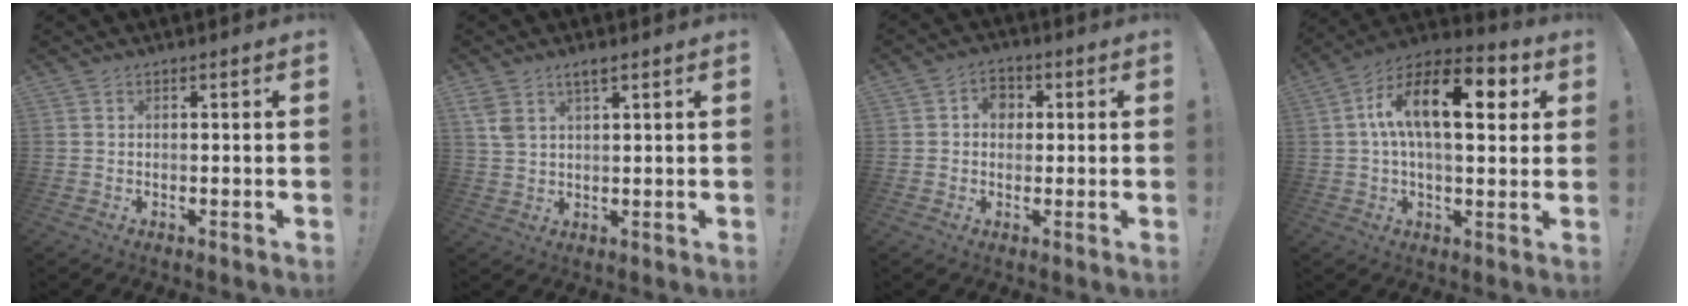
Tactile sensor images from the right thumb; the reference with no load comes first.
{"total": 4.3, "force": [2.8, 1.5, 3.0], "torque": [-0.052, -0.013, 0.051]}
{"total": 5.1, "force": [0.8, 4.3, 2.7], "torque": [-0.037, 0.004, 0.013]}
{"total": 18.6, "force": [4.7, 8.5, 15.9], "torque": [-0.271, -0.001, 0.068]}